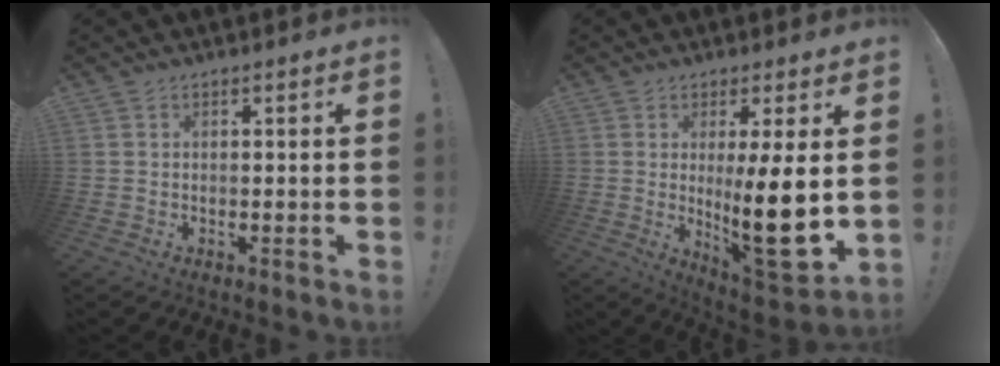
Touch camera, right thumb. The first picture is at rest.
{"total": 15.3, "force": [0.7, 2.9, 15.0], "torque": [-0.218, -0.030, 0.014]}